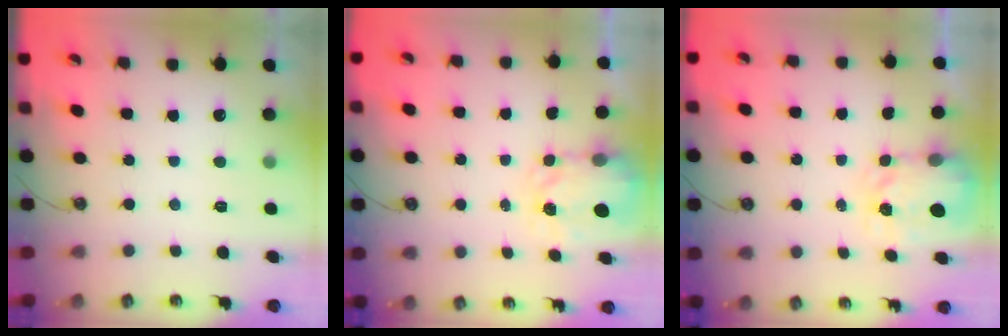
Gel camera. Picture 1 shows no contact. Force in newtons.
{"total": 3.6, "press": 3.6, "slide": 0.5}
{"total": 3.6, "press": 3.6, "slide": 0.4}